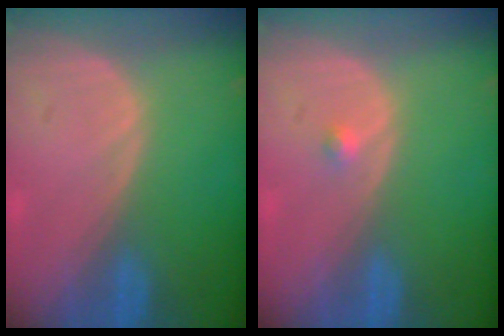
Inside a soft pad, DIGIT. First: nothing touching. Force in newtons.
{"total": 0.9, "press": 0.7, "slide": 0.6}